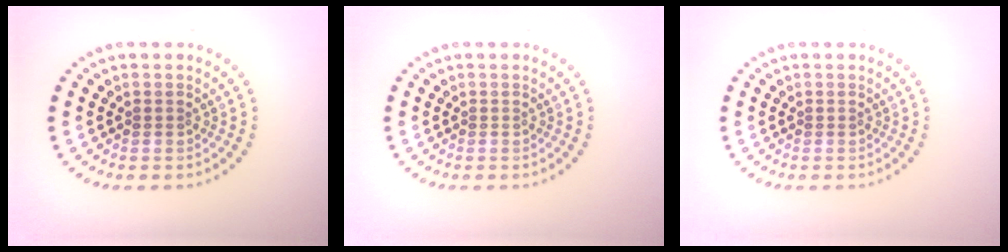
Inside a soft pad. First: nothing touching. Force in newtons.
{"total": 0.0}
{"total": 0.0}